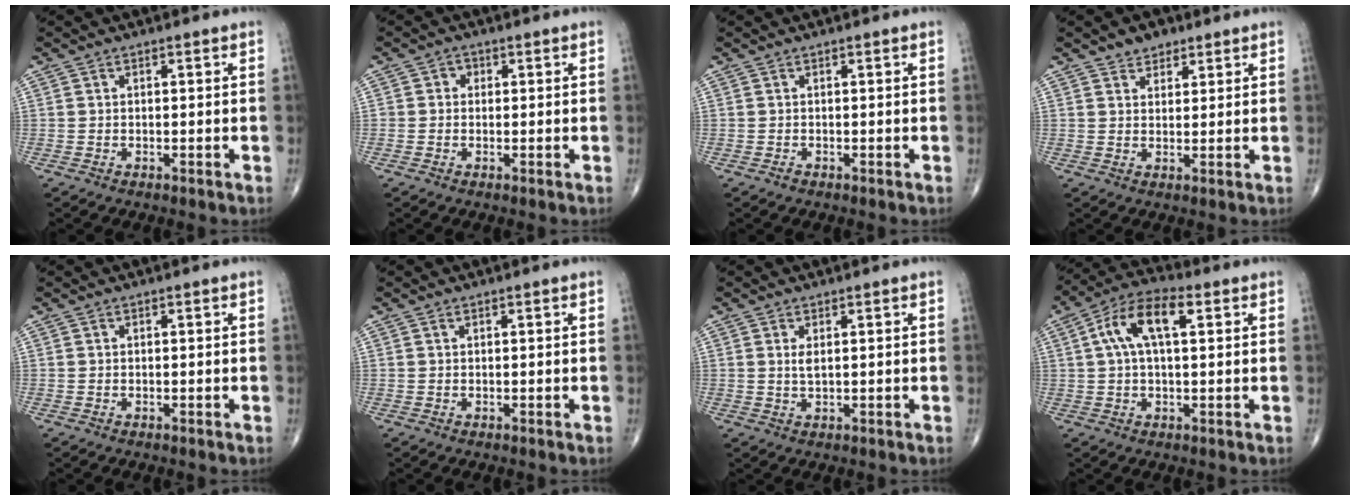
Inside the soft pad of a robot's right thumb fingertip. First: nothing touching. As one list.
[{"total": 1.5, "force": [0.2, 1.4, 0.5], "torque": [0.005, 0.004, -0.003]}, {"total": 0.0}, {"total": 3.6, "force": [2.5, 2.3, 1.3], "torque": [0.002, -0.013, 0.040]}, {"total": 0.0}, {"total": 0.0}, {"total": 1.8, "force": [0.6, 0.6, 1.6], "torque": [-0.032, -0.005, 0.015]}, {"total": 10.2, "force": [2.8, 4.5, 8.7], "torque": [-0.170, 0.029, 0.045]}]